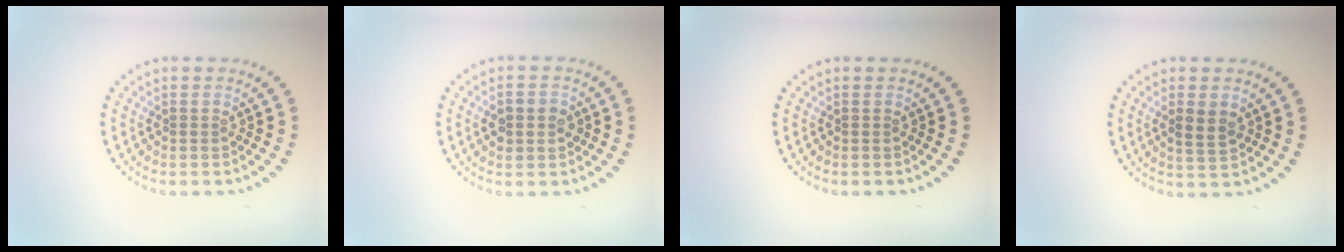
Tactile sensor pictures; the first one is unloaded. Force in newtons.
{"total": 2.7, "press": 2.7, "slide": 0.2}
{"total": 0.0}
{"total": 2.4, "press": 2.4, "slide": 0.6}